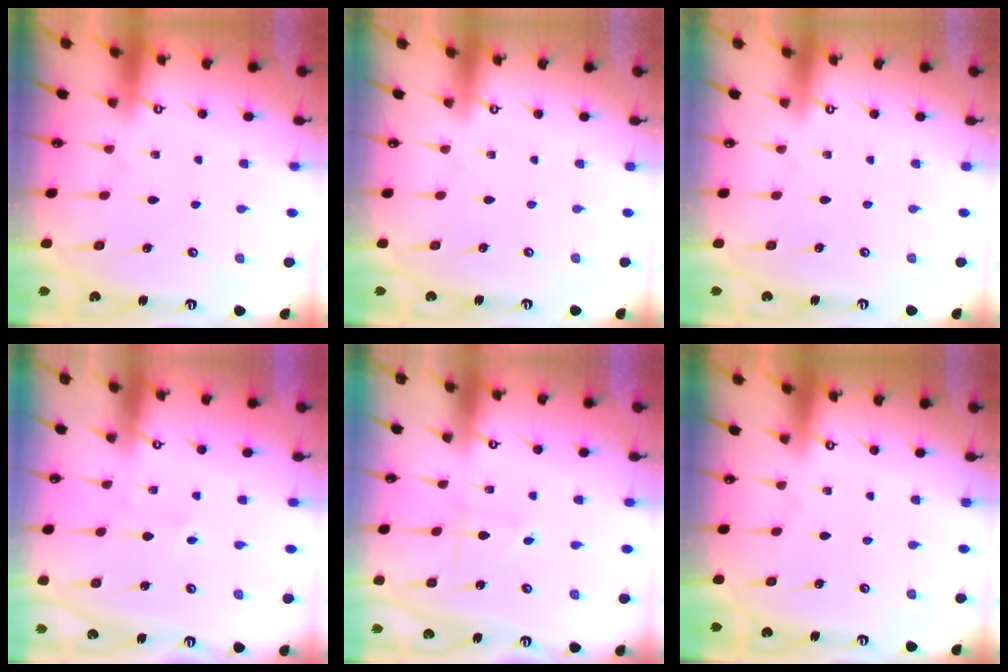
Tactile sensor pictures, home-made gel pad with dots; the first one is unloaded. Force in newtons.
{"total": 0.0}
{"total": 0.0}
{"total": 1.7, "press": 1.7, "slide": 0.2}
{"total": 1.7, "press": 1.7, "slide": 0.1}
{"total": 0.0}